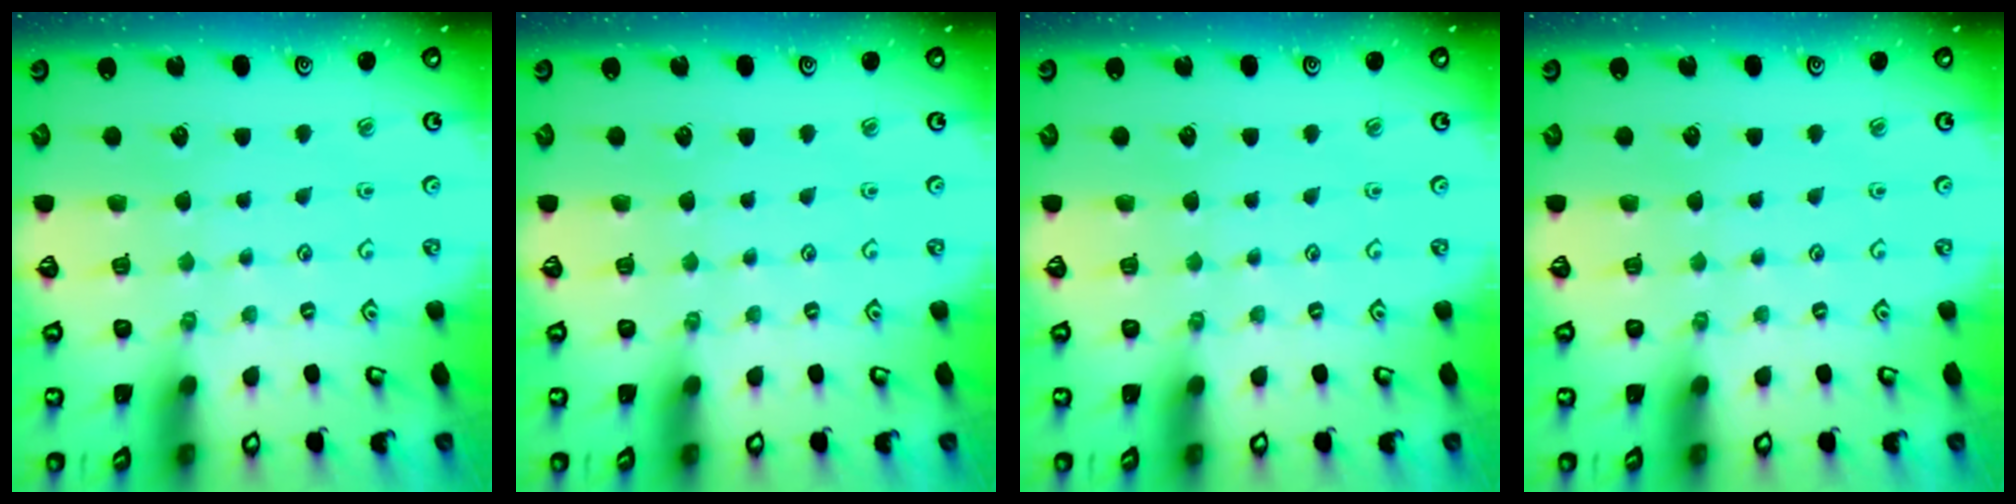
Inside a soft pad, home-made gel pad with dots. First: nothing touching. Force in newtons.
{"total": 0.0}
{"total": 0.0}
{"total": 0.0}